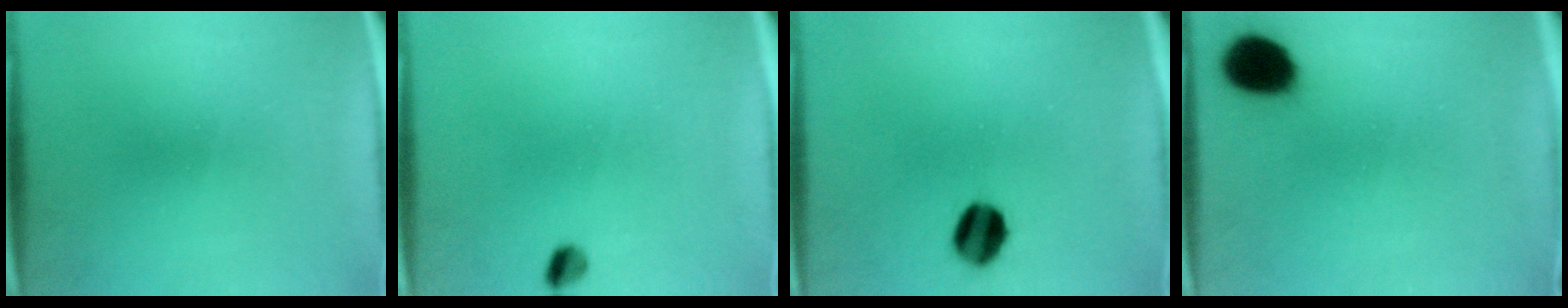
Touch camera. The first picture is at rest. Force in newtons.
{"total": 2.3}
{"total": 7.8}
{"total": 10.3}